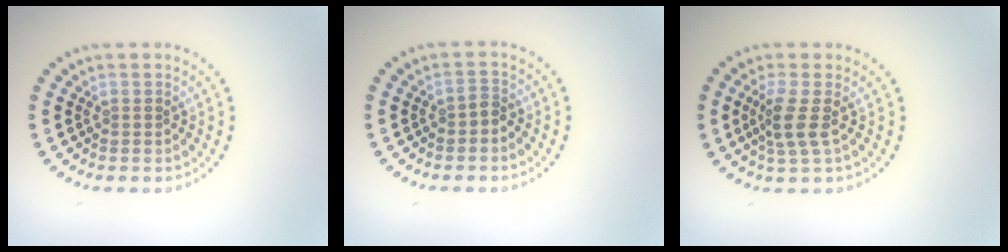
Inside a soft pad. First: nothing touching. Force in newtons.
{"total": 1.0, "press": 0.8, "slide": 0.6}
{"total": 2.5, "press": 2.0, "slide": 1.6}